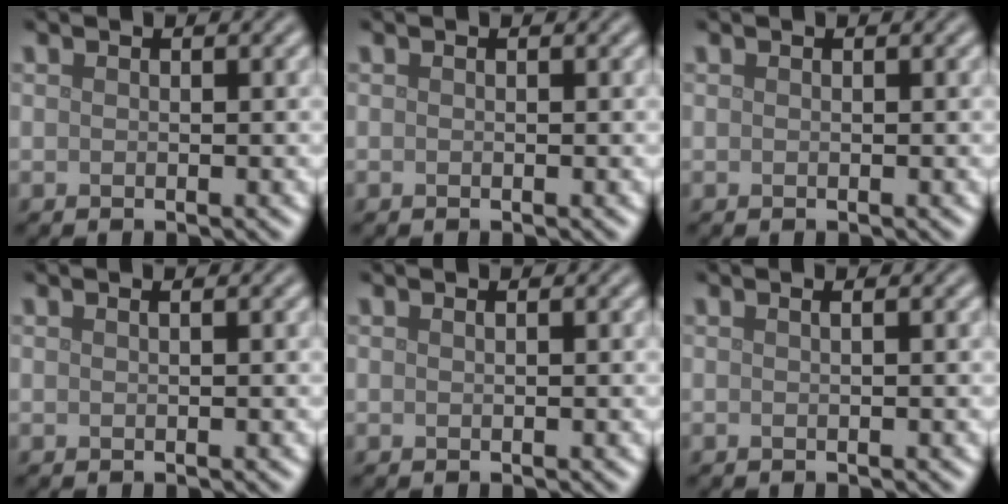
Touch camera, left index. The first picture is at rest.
{"total": 0.0}
{"total": 0.0}
{"total": 0.7, "force": [0.3, 0.3, 0.5], "torque": [-0.004, 0.001, -0.002]}
{"total": 0.0}
{"total": 0.9, "force": [0.1, 0.4, 0.9], "torque": [-0.009, 0.001, -0.006]}